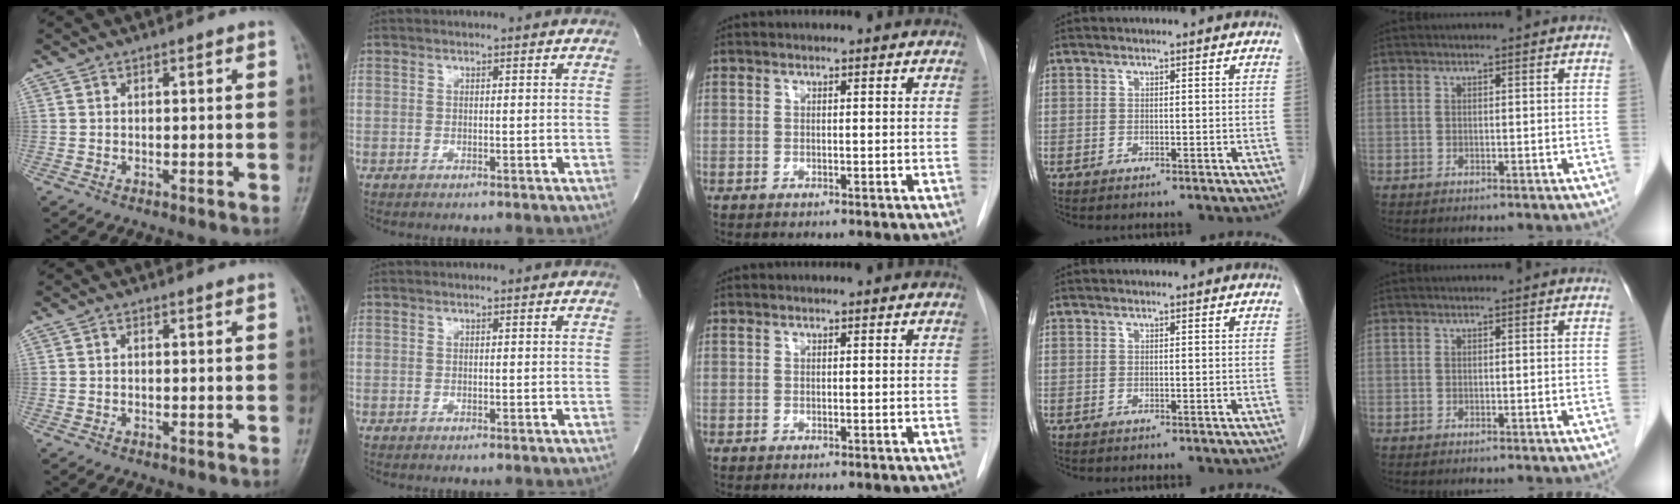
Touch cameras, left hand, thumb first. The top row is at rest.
{}